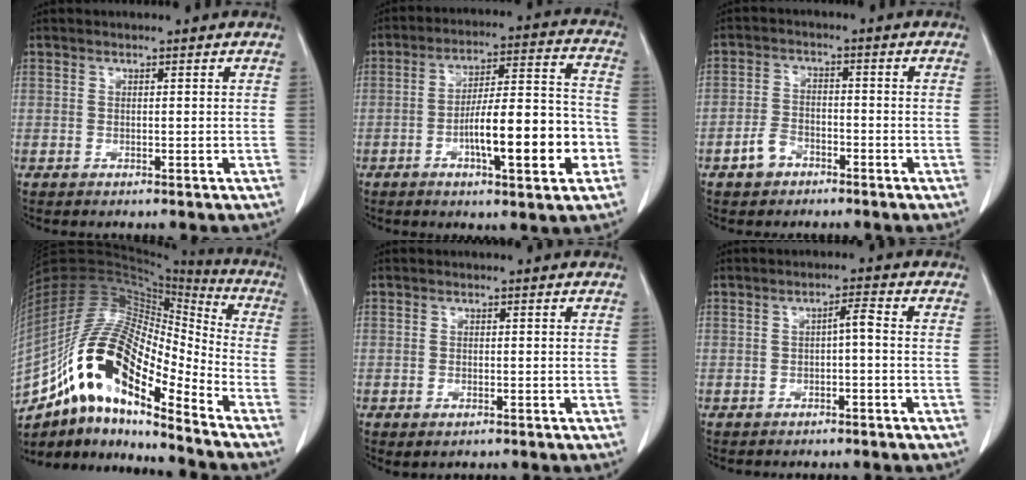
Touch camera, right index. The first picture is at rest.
{"total": 14.9, "force": [-4.6, 2.8, 13.9], "torque": [-0.216, 0.018, -0.068]}
{"total": 4.1, "force": [-2.6, 2.7, 1.7], "torque": [-0.033, 0.009, -0.046]}
{"total": 20.5, "force": [-12.5, 5.5, 15.4], "torque": [-0.310, 0.021, -0.222]}
{"total": 1.4, "force": [-0.8, 0.7, 0.9], "torque": [-0.014, -0.001, -0.005]}
{"total": 1.1, "force": [-0.2, 0.1, 1.1], "torque": [-0.015, 0.003, -0.004]}